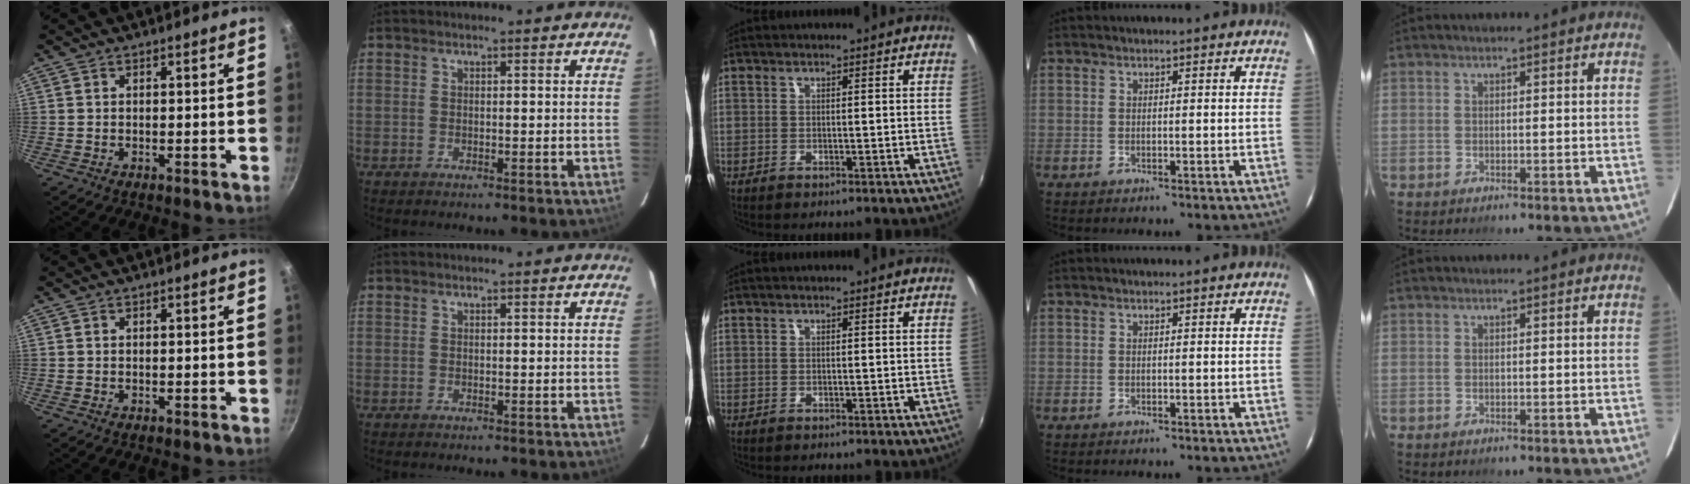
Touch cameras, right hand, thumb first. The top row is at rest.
{}